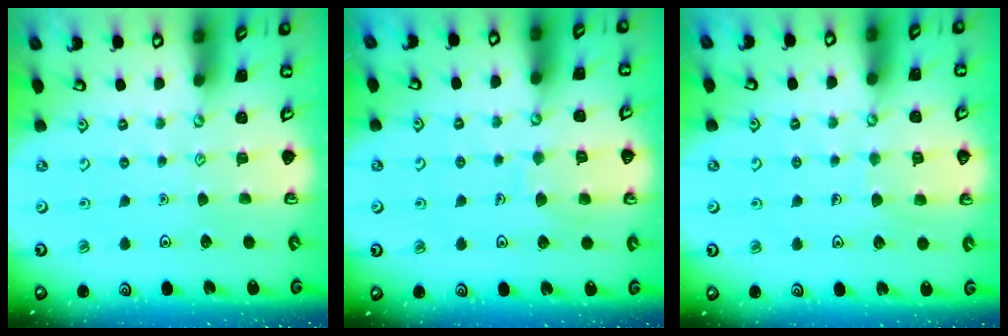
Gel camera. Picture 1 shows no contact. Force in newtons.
{"total": 7.1, "press": 7.1, "slide": 0.7}
{"total": 6.0, "press": 5.9, "slide": 0.5}